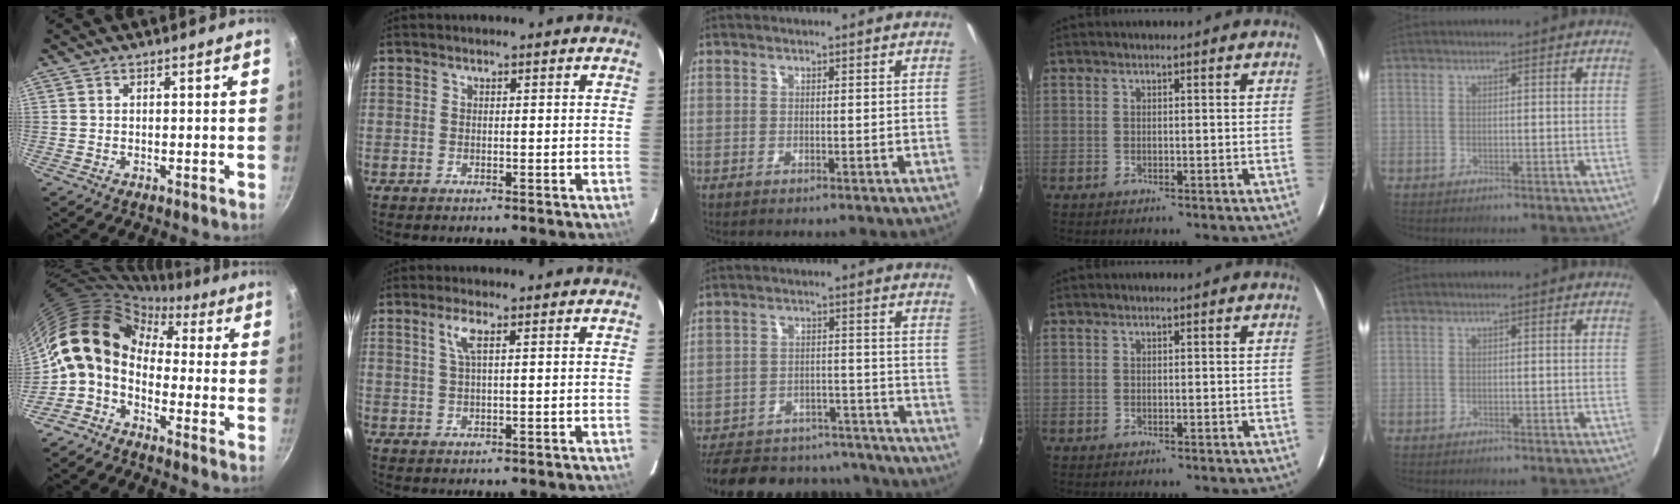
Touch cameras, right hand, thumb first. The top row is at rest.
{"thumb": {"total": 13.3, "force": [-0.3, 9.5, 9.3], "torque": [-0.155, 0.040, -0.028]}, "index": {"total": 3.0, "force": [1.3, 0.3, 2.7], "torque": [-0.056, 0.003, 0.026]}, "middle": {"total": 25.8, "force": [-21.9, 10.1, 9.2], "torque": [-0.203, 0.031, -0.277]}}